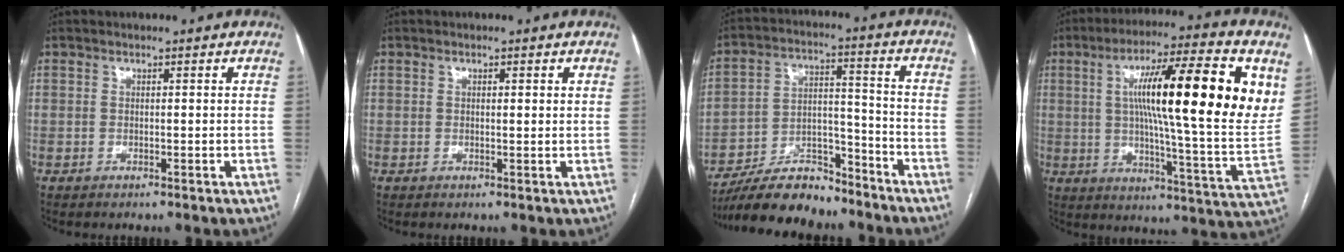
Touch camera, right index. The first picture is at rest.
{"total": 1.1, "force": [0.5, 0.2, 1.0], "torque": [-0.019, 0.001, 0.005]}
{"total": 13.1, "force": [-11.6, 3.8, 4.8], "torque": [-0.078, 0.020, -0.205]}
{"total": 23.7, "force": [6.8, 1.8, 22.6], "torque": [-0.324, 0.013, 0.090]}